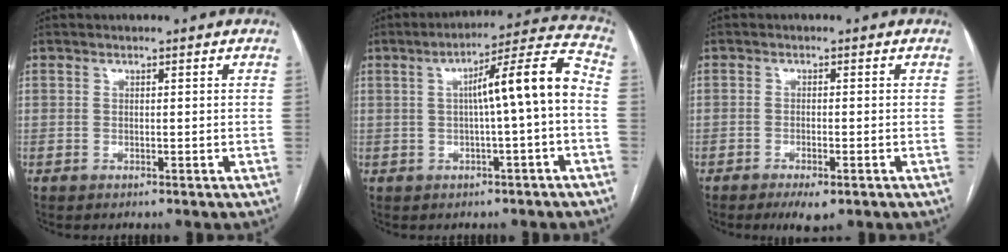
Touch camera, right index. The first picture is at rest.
{"total": 10.3, "force": [-0.3, 0.0, 10.3], "torque": [-0.148, 0.030, -0.005]}
{"total": 3.9, "force": [-2.3, 1.0, 2.9], "torque": [-0.050, -0.005, -0.032]}